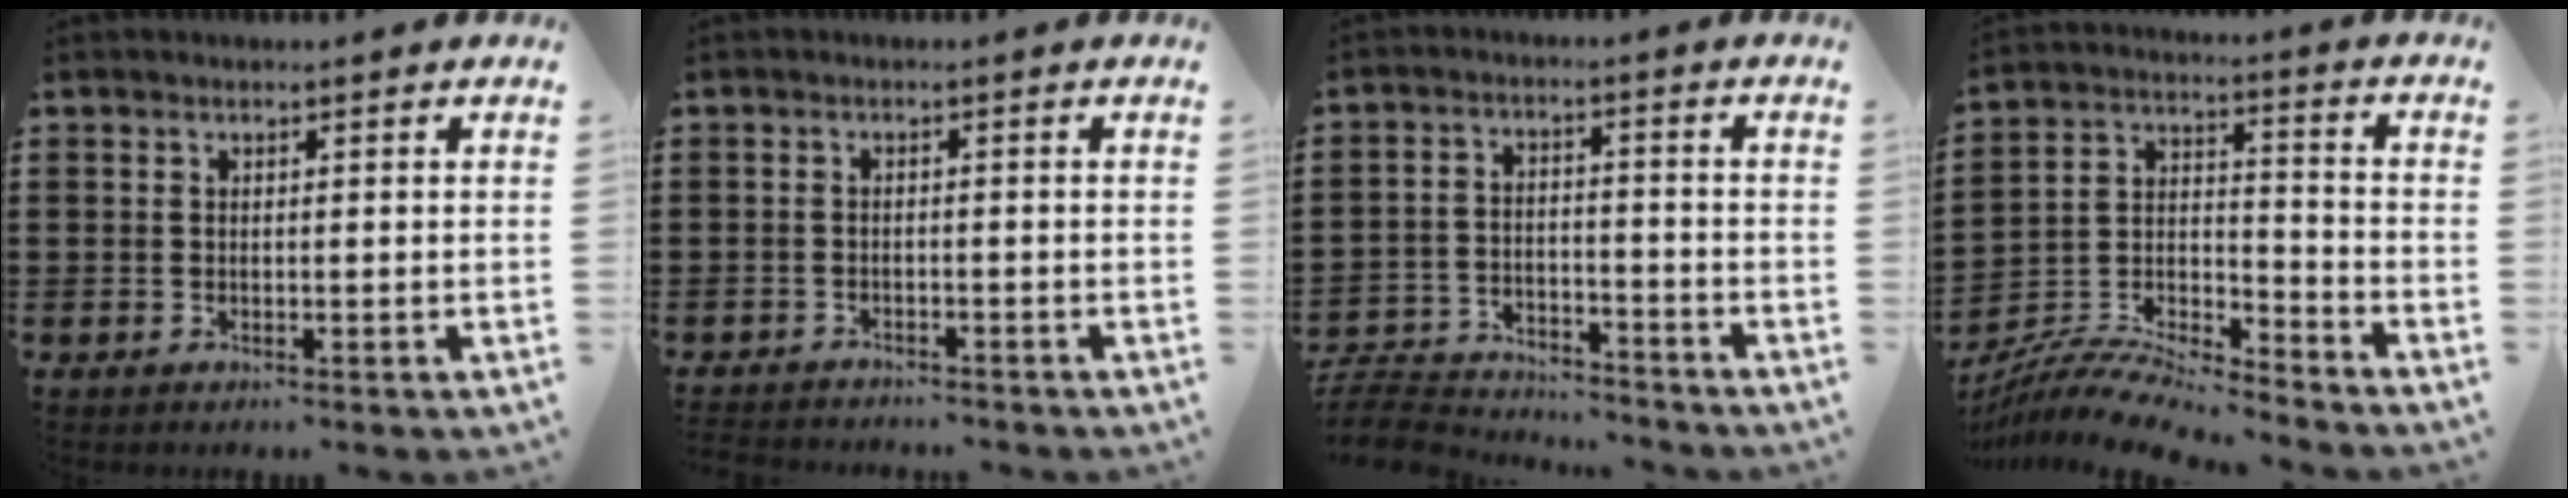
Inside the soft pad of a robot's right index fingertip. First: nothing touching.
{"total": 1.5, "force": [-1.5, 0.1, -0.1], "torque": [-0.003, 0.001, -0.033]}
{"total": 6.1, "force": [-6.0, 0.8, 1.0], "torque": [-0.031, 0.005, -0.122]}
{"total": 8.8, "force": [-8.4, 0.8, 2.3], "torque": [-0.044, 0.003, -0.168]}